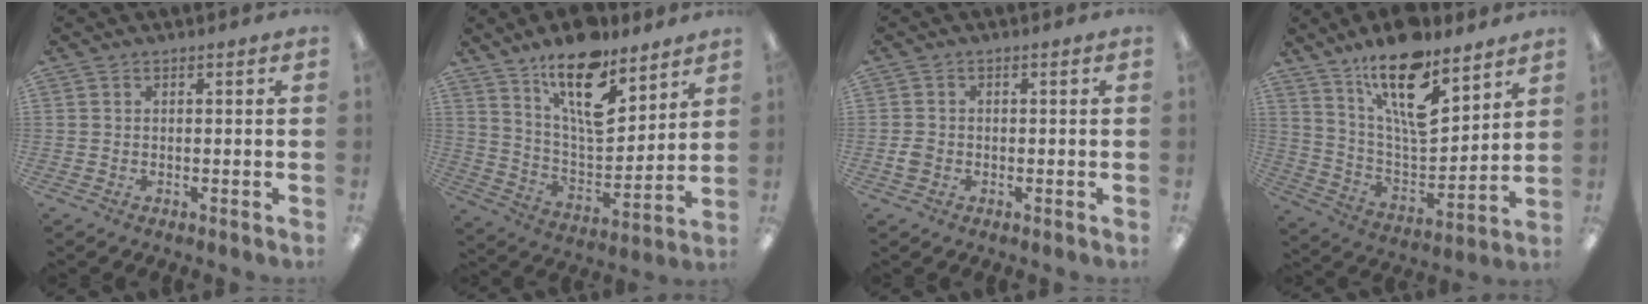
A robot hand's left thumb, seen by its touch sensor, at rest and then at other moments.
{"total": 17.4, "force": [11.9, 7.0, 10.6], "torque": [-0.170, -0.072, 0.204]}
{"total": 2.0, "force": [-0.5, 1.7, 1.0], "torque": [-0.017, 0.004, -0.010]}
{"total": 19.4, "force": [12.6, 7.6, 12.7], "torque": [-0.213, -0.077, 0.217]}